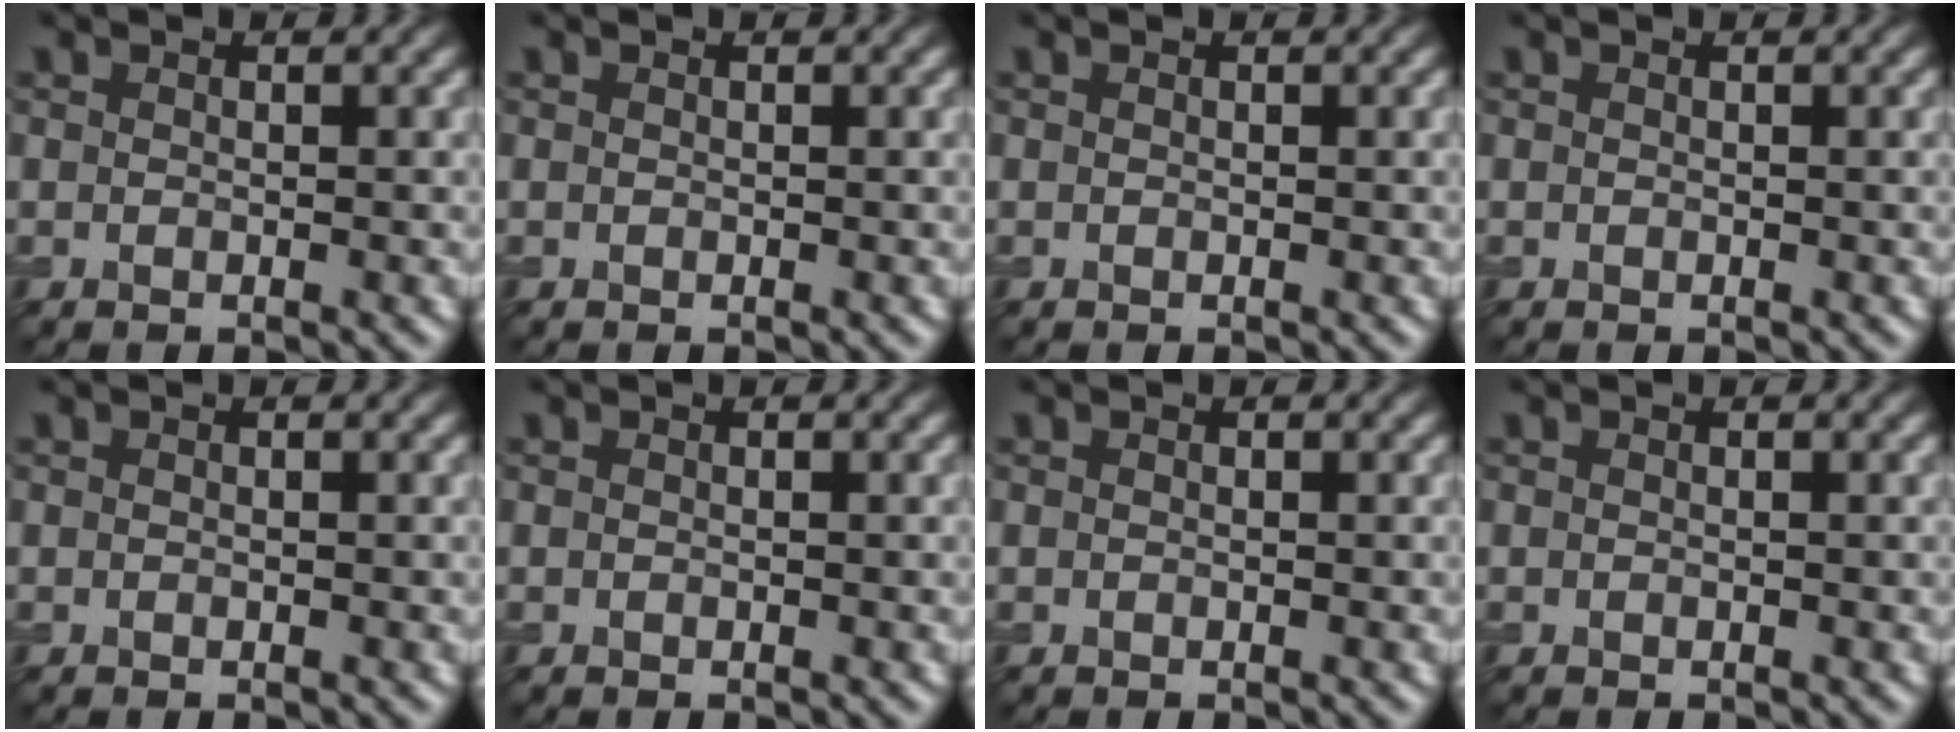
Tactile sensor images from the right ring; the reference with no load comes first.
{"total": 0.0}
{"total": 0.0}
{"total": 0.0}
{"total": 0.0}
{"total": 0.0}
{"total": 0.0}
{"total": 0.0}